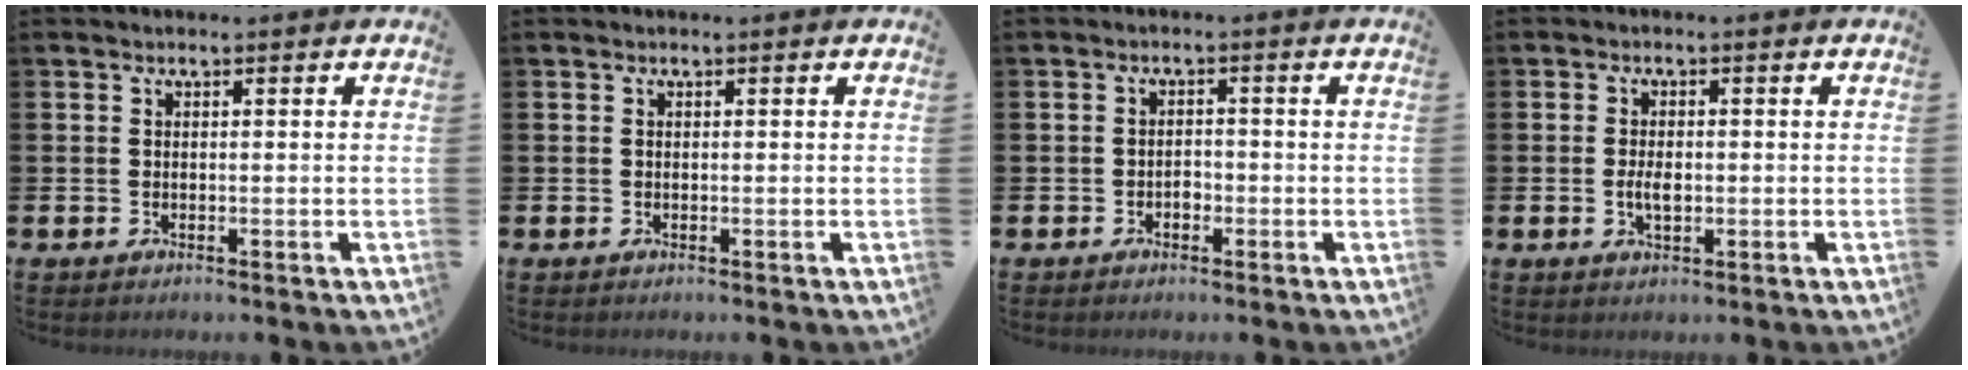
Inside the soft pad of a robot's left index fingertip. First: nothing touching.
{"total": 0.0}
{"total": 1.3, "force": [-0.7, 1.0, 0.6], "torque": [-0.012, 0.001, -0.014]}
{"total": 2.6, "force": [-0.2, 1.3, 2.2], "torque": [-0.033, -0.001, -0.007]}